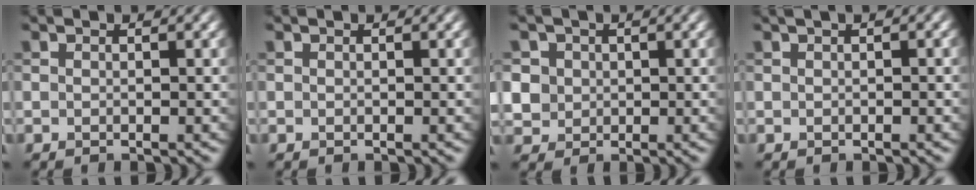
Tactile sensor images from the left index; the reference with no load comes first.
{"total": 0.0}
{"total": 3.8, "force": [1.0, 3.5, 1.2], "torque": [-0.036, 0.014, 0.020]}
{"total": 1.2, "force": [0.5, 0.3, 1.1], "torque": [-0.013, 0.005, 0.008]}